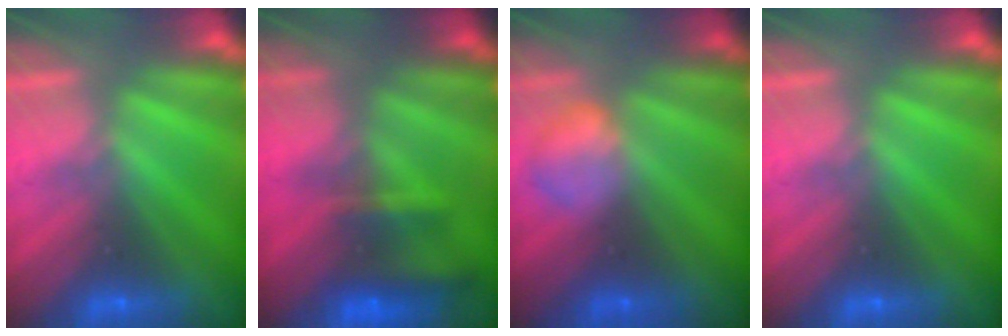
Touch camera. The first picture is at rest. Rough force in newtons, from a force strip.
{"total": 7.8}
{"total": 2.3}
{"total": 0.0}